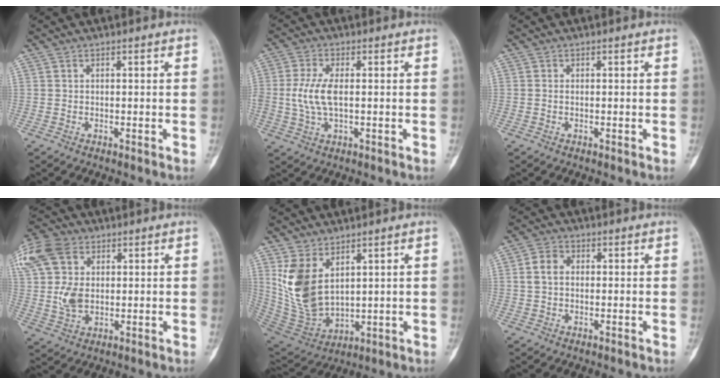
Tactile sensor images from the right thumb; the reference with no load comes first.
{"total": 6.7, "force": [0.1, 3.0, 6.0], "torque": [-0.142, 0.001, 0.003]}
{"total": 0.0}
{"total": 14.1, "force": [3.4, 9.9, 9.5], "torque": [-0.207, 0.007, 0.064]}
{"total": 12.5, "force": [4.5, 7.3, 9.1], "torque": [-0.172, -0.026, 0.115]}
{"total": 4.1, "force": [0.3, 3.0, 2.8], "torque": [-0.052, 0.010, -0.001]}